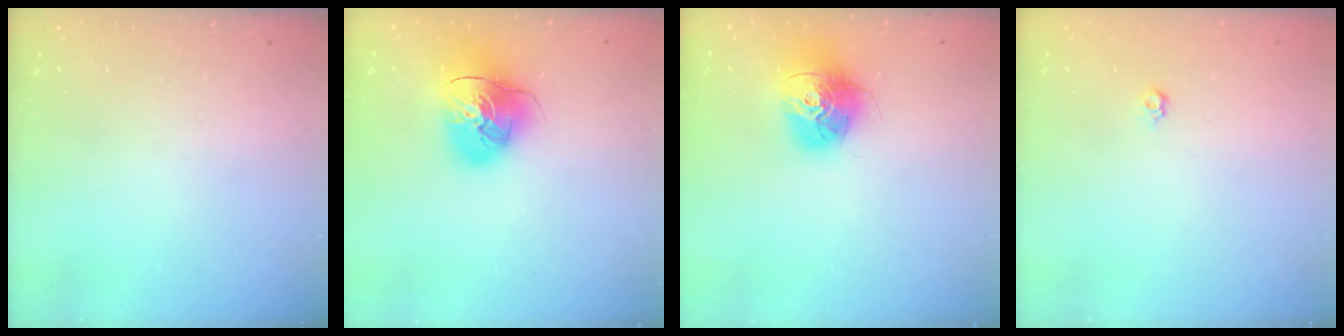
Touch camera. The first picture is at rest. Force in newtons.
{"total": 16.2, "press": 16.0, "slide": 2.4}
{"total": 15.3, "press": 15.2, "slide": 1.8}
{"total": 4.0, "press": 3.9, "slide": 0.7}